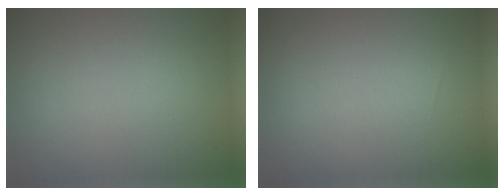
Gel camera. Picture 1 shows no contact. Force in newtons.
{"total": 0.0}